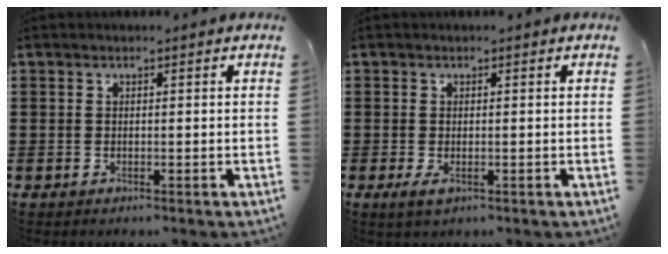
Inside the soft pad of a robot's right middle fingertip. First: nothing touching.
{"total": 1.3, "force": [-0.3, 0.7, 1.0], "torque": [-0.019, 0.000, -0.007]}